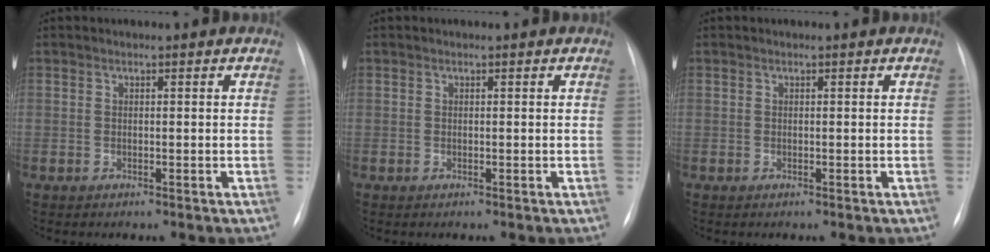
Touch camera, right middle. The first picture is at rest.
{"total": 0.0}
{"total": 0.0}